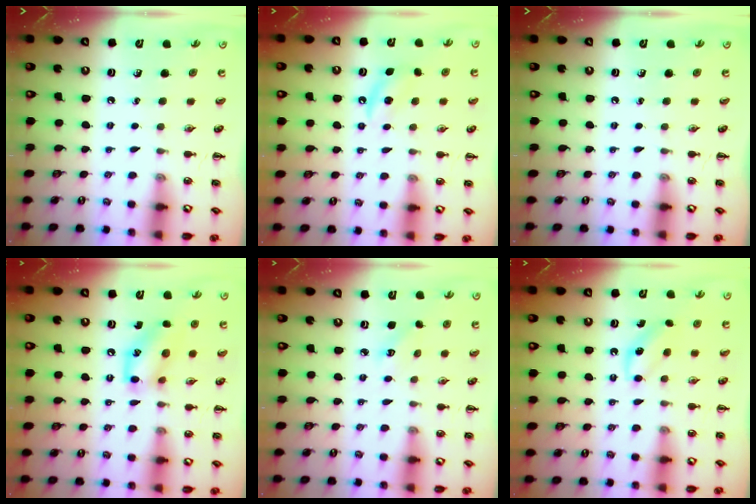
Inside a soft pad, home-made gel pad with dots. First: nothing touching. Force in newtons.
{"total": 6.3, "press": 6.1, "slide": 1.8}
{"total": 0.0}
{"total": 13.0, "press": 12.8, "slide": 2.2}
{"total": 2.3, "press": 2.2, "slide": 0.6}
{"total": 6.2, "press": 6.0, "slide": 1.5}